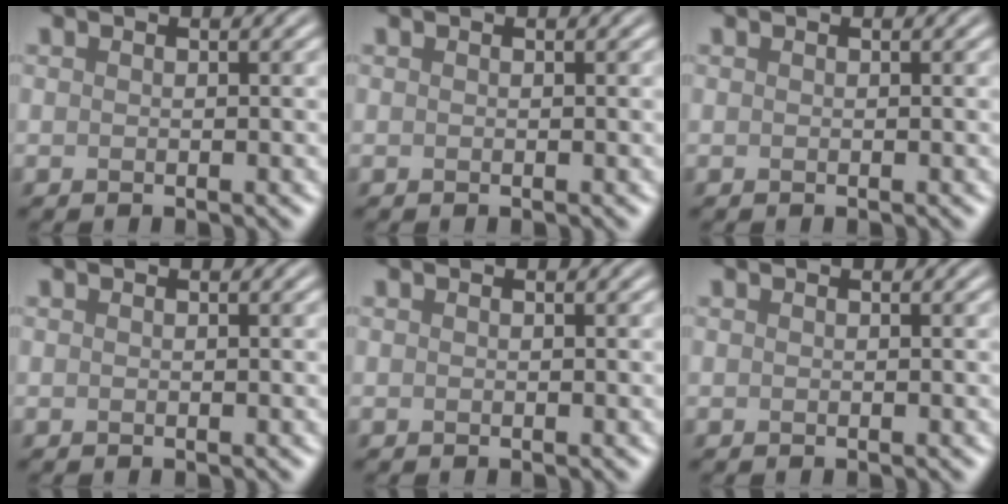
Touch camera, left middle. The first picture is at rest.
{"total": 0.0}
{"total": 0.0}
{"total": 0.0}
{"total": 0.0}
{"total": 0.0}